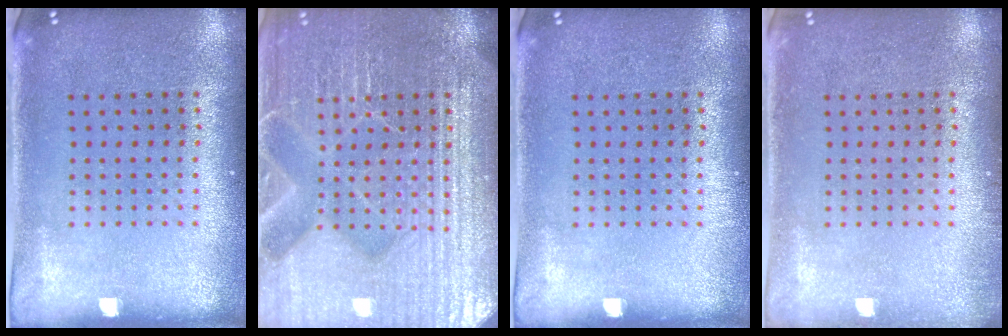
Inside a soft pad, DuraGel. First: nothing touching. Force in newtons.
{"total": 7.6, "press": 7.5, "slide": 1.0}
{"total": 0.0}
{"total": 0.8, "press": 0.8, "slide": 0.0}